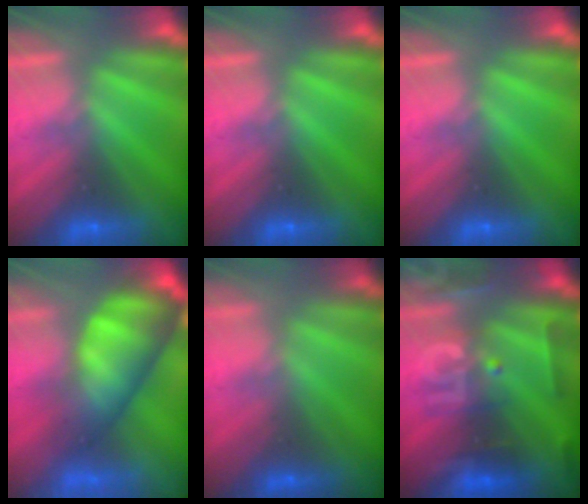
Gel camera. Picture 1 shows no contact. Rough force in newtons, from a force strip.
{"total": 0.0}
{"total": 0.0}
{"total": 7.6}
{"total": 1.6}
{"total": 2.8}